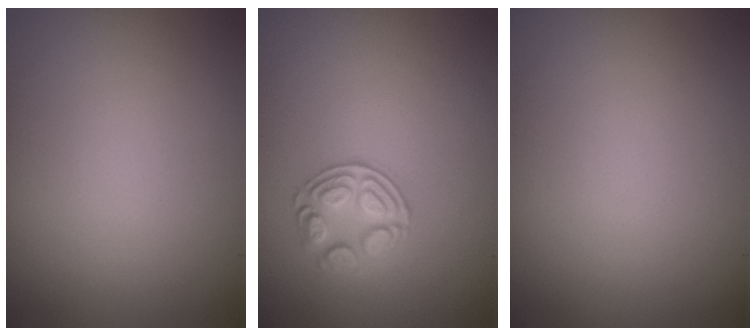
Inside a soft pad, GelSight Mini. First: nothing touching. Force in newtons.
{"total": 2.7, "press": 2.4, "slide": 1.1}
{"total": 0.0}